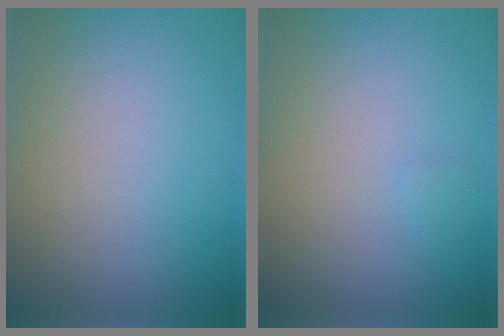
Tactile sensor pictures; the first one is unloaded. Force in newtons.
{"total": 0.5, "press": 0.5, "slide": 0.1}